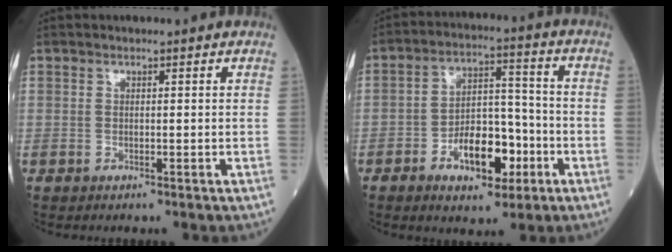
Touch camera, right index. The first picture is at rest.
{"total": 10.2, "force": [-4.2, 4.9, 8.0], "torque": [-0.138, 0.019, -0.066]}